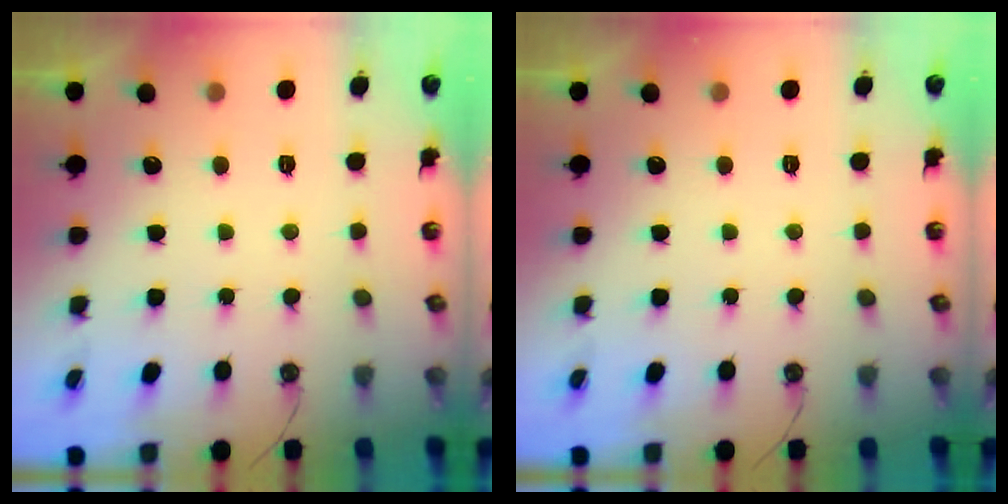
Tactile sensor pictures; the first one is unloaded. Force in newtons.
{"total": 0.0}